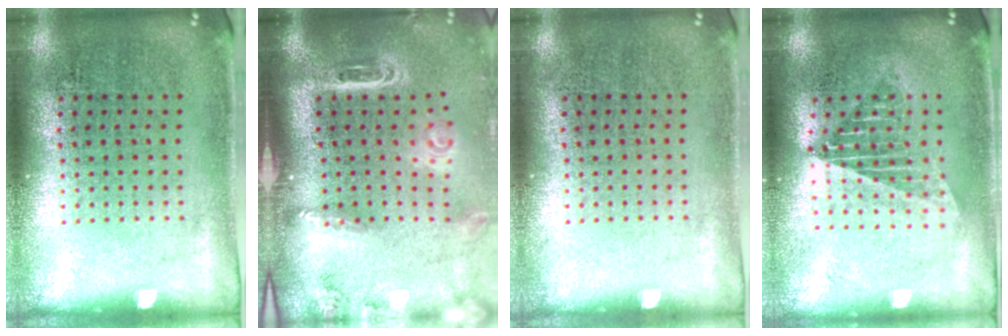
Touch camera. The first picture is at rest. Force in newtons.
{"total": 2.9, "press": 2.1, "slide": 2.0}
{"total": 0.0}
{"total": 1.5, "press": 1.3, "slide": 0.7}